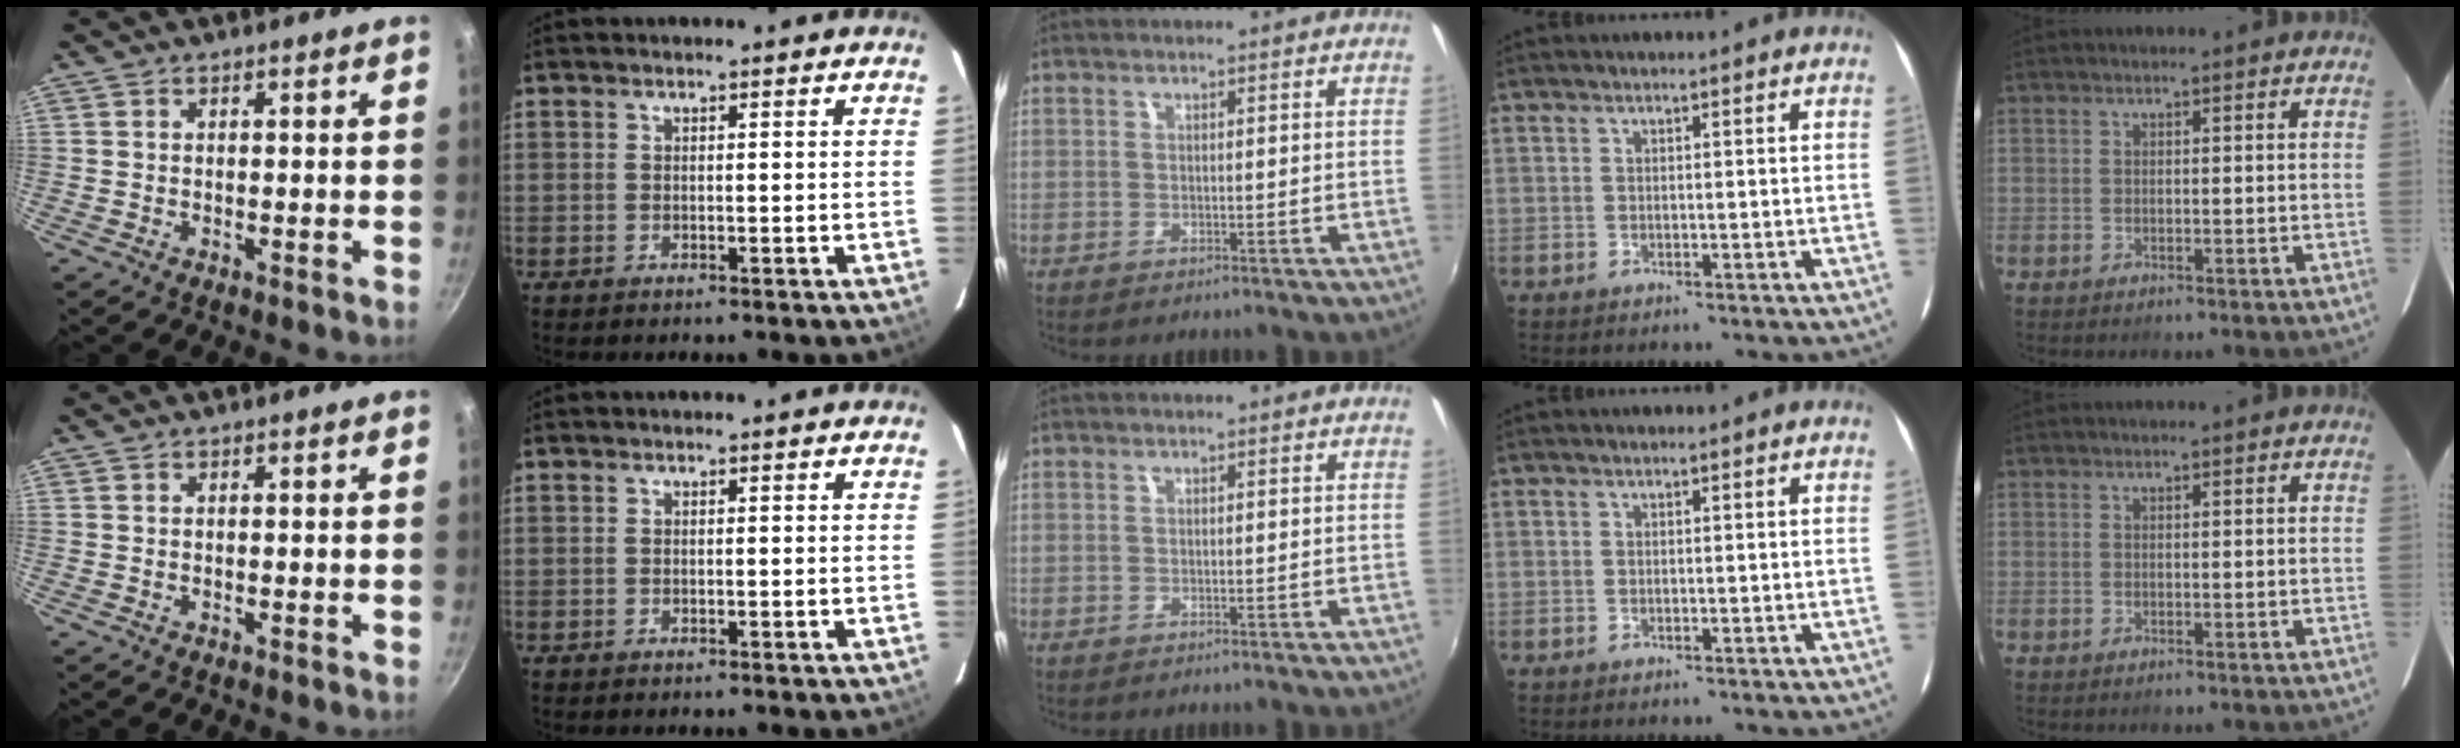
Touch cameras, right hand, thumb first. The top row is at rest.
{}